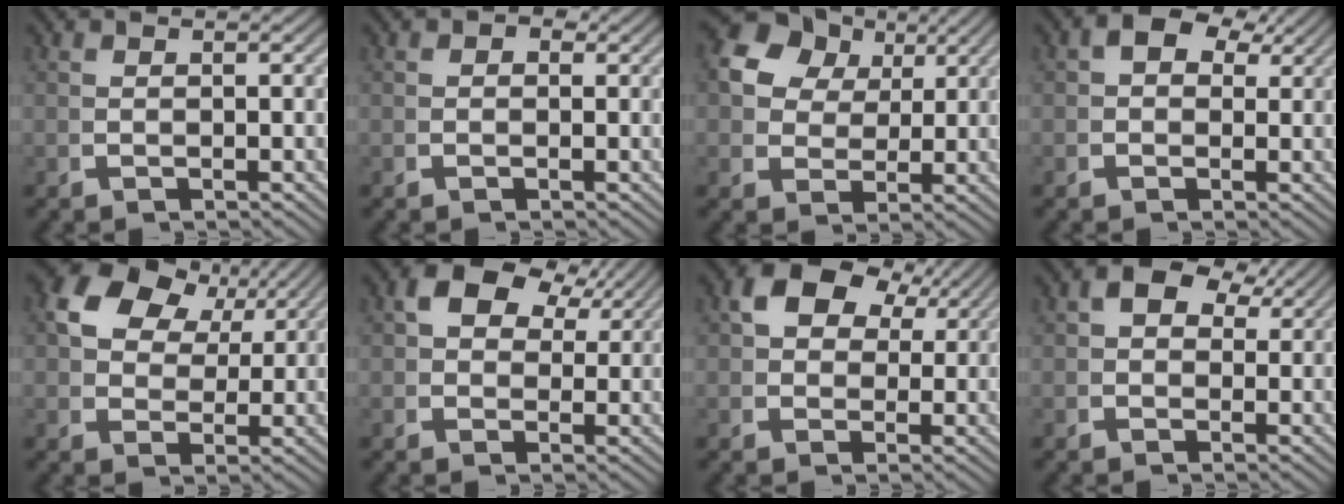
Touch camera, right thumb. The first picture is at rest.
{"total": 0.7, "force": [0.3, 0.6, 0.2], "torque": [-0.005, -0.004, 0.001]}
{"total": 9.6, "force": [3.4, 7.4, 5.1], "torque": [-0.119, -0.009, 0.063]}
{"total": 3.4, "force": [1.9, 1.9, 2.1], "torque": [-0.039, 0.005, 0.026]}
{"total": 8.1, "force": [3.5, 5.4, 4.8], "torque": [-0.111, -0.012, 0.071]}
{"total": 6.0, "force": [3.3, 3.4, 3.7], "torque": [-0.069, 0.009, 0.051]}
{"total": 6.5, "force": [3.2, 4.1, 3.9], "torque": [-0.080, 0.003, 0.054]}
{"total": 3.9, "force": [2.2, 2.1, 2.4], "torque": [-0.046, 0.008, 0.032]}